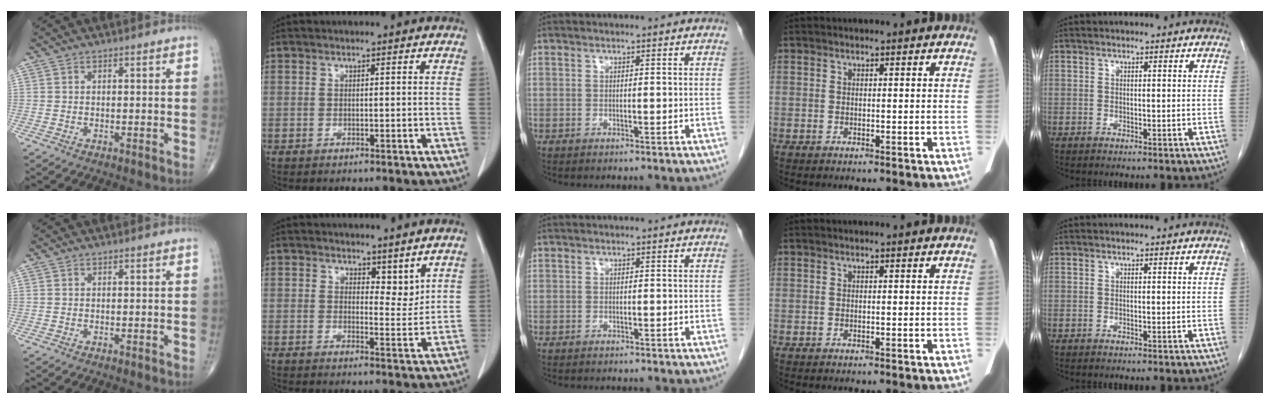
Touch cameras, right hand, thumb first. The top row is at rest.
{"index": {"total": 3.5, "force": [2.7, 1.7, 1.5], "torque": [-0.014, -0.010, 0.046]}, "middle": {"total": 0.6, "force": [-0.4, 0.4, -0.1], "torque": [-0.007, 0.003, -0.011]}}